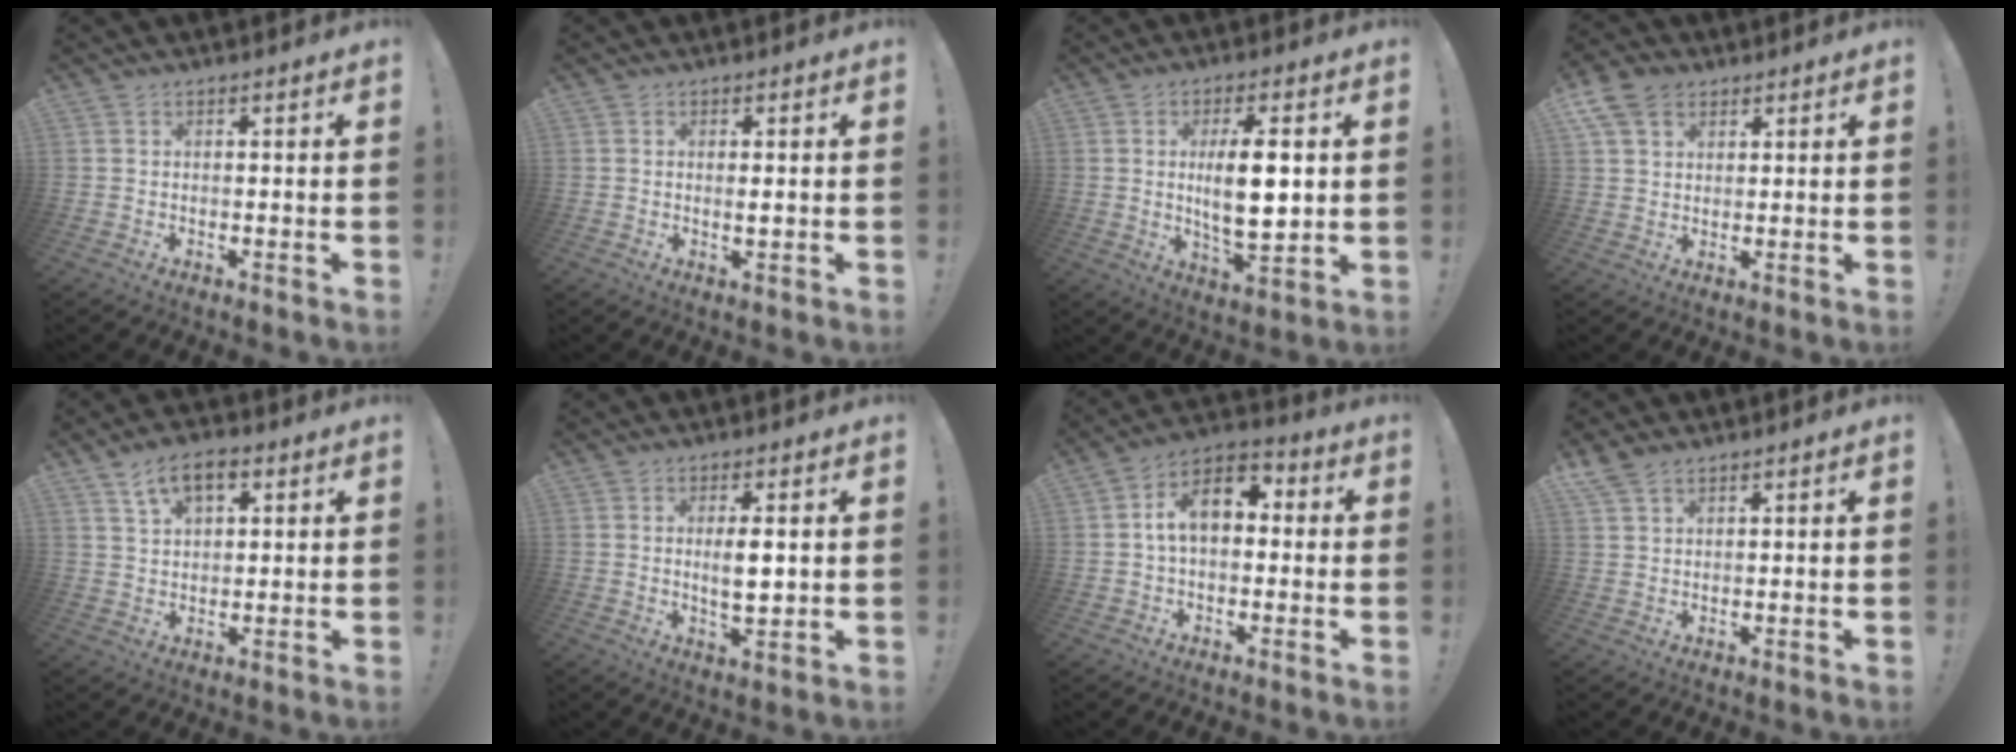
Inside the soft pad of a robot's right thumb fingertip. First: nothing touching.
{"total": 1.3, "force": [0.3, 0.2, 1.3], "torque": [-0.010, -0.008, 0.002]}
{"total": 12.5, "force": [1.7, 4.3, 11.6], "torque": [-0.198, -0.010, 0.021]}
{"total": 9.0, "force": [4.4, 6.4, 4.5], "torque": [-0.072, -0.009, 0.088]}
{"total": 8.2, "force": [4.1, 4.6, 5.4], "torque": [-0.082, -0.004, 0.076]}
{"total": 5.7, "force": [0.8, 1.8, 5.4], "torque": [-0.085, -0.012, 0.009]}
{"total": 11.0, "force": [1.9, 6.9, 8.4], "torque": [-0.128, 0.009, 0.035]}
{"total": 4.4, "force": [3.4, 2.0, 1.9], "torque": [-0.033, -0.014, 0.066]}